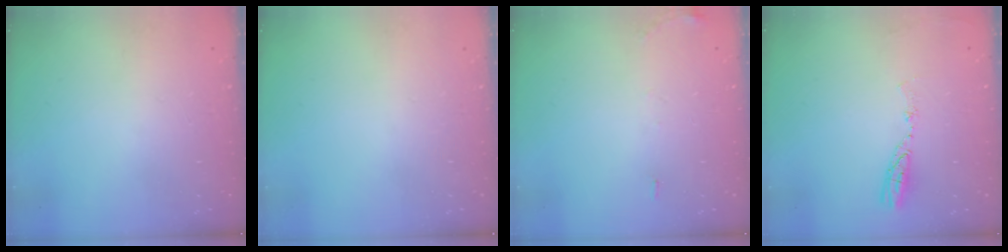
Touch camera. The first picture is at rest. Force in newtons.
{"total": 0.0}
{"total": 6.5, "press": 6.2, "slide": 1.8}
{"total": 5.0, "press": 5.0, "slide": 0.6}